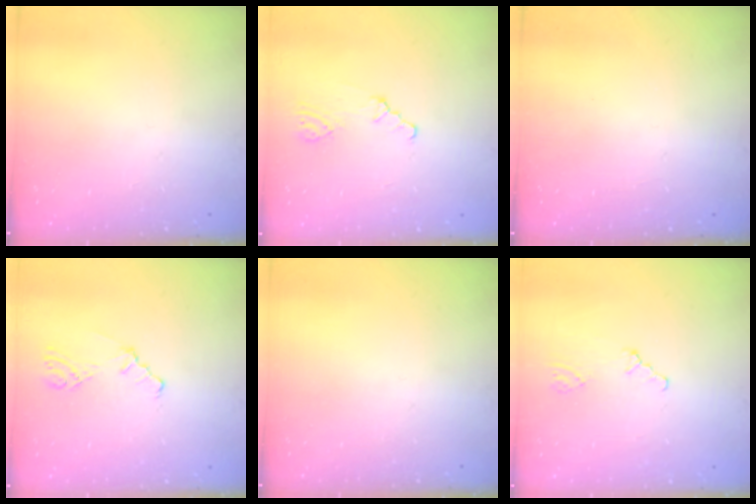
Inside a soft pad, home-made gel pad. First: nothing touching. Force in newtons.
{"total": 1.0, "press": 1.0, "slide": 0.2}
{"total": 0.0}
{"total": 2.8, "press": 2.8, "slide": 0.7}
{"total": 0.0}
{"total": 0.0}